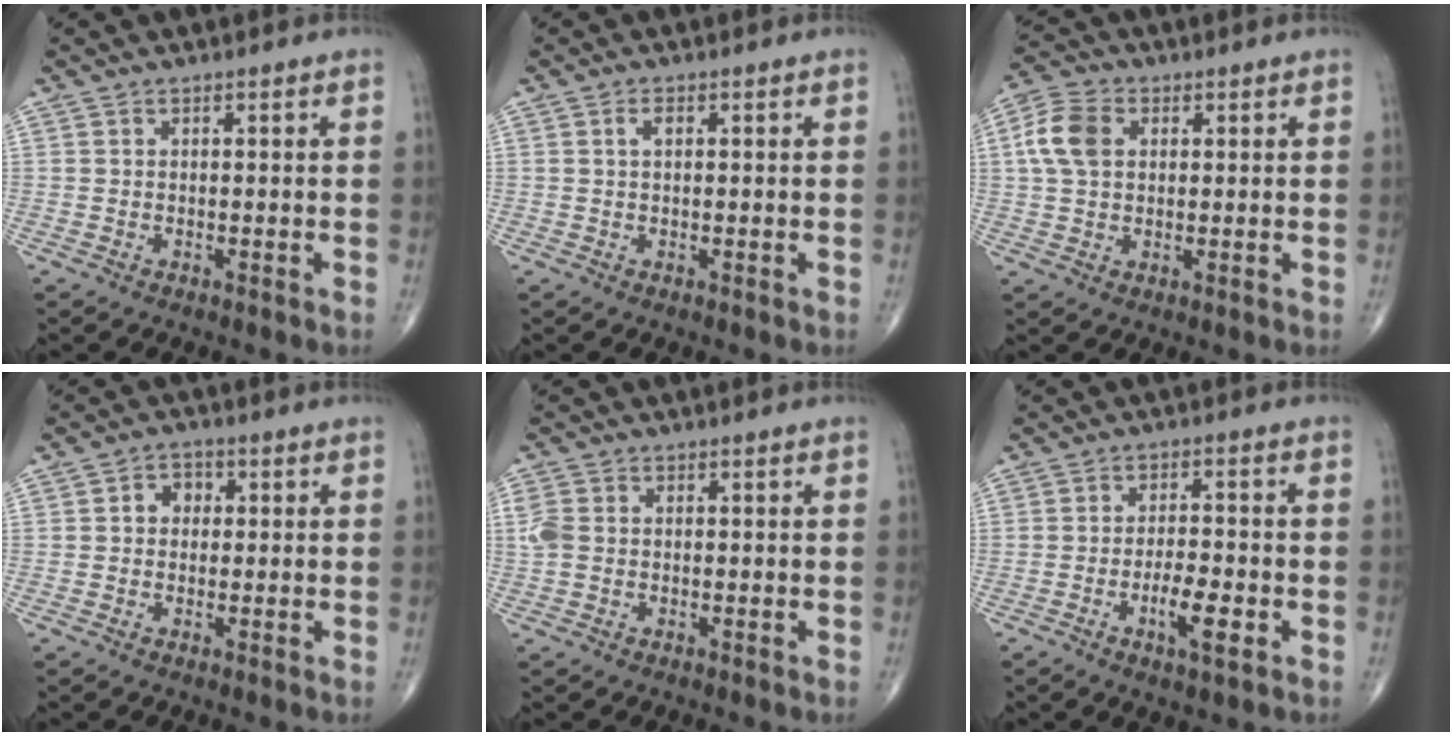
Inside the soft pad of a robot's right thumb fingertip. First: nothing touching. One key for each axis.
{"total": 1.4, "fx": 0.4, "fy": 0.8, "fz": 1.1, "tx": -0.019, "ty": 0.003, "tz": 0.005}
{"total": 8.0, "fx": 1.7, "fy": 5.6, "fz": 5.4, "tx": -0.112, "ty": 0.013, "tz": 0.029}
{"total": 3.6, "fx": 0.4, "fy": 3.0, "fz": 1.9, "tx": -0.007, "ty": 0.012, "tz": 0.000}
{"total": 2.8, "fx": 0.1, "fy": 2.3, "fz": 1.6, "tx": -0.039, "ty": 0.006, "tz": 0.000}
{"total": 6.3, "fx": -2.3, "fy": 1.9, "fz": 5.6, "tx": -0.092, "ty": 0.008, "tz": -0.039}